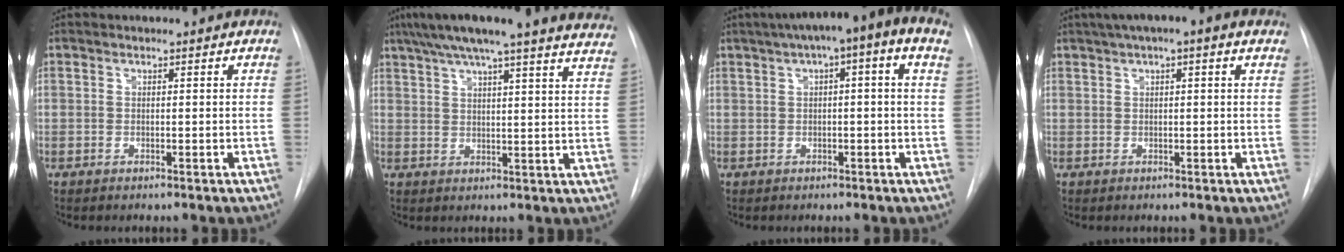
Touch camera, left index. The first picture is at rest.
{"total": 25.2, "force": [22.0, 1.2, 12.3], "torque": [-0.192, -0.015, 0.267]}
{"total": 11.7, "force": [5.7, 1.2, 10.1], "torque": [-0.148, 0.053, 0.069]}
{"total": 7.0, "force": [4.1, 0.9, 5.6], "torque": [-0.086, 0.041, 0.058]}